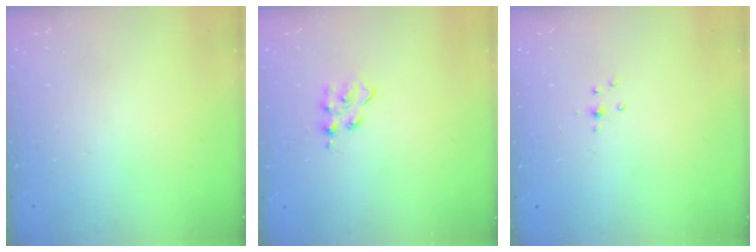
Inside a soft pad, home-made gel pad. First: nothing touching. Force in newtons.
{"total": 3.7, "press": 3.6, "slide": 0.6}
{"total": 2.9, "press": 2.8, "slide": 0.7}